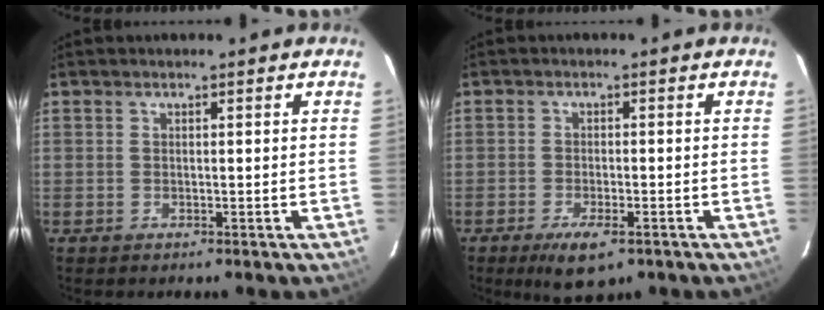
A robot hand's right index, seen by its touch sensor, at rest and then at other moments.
{"total": 6.1, "force": [-3.8, 2.1, 4.3], "torque": [-0.091, -0.017, -0.062]}